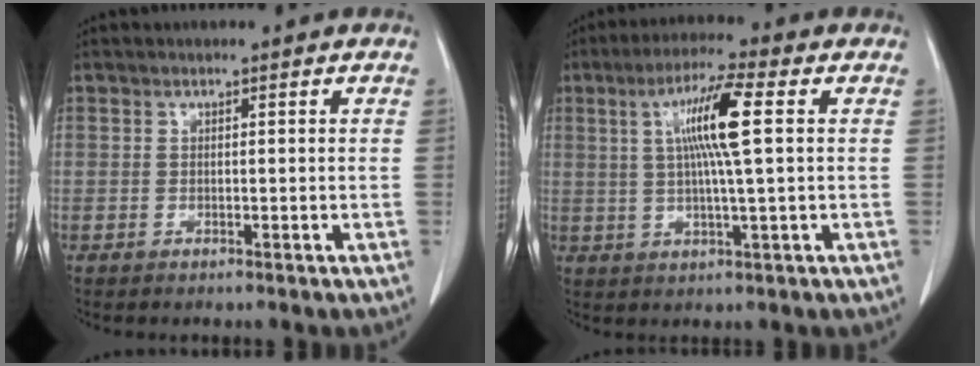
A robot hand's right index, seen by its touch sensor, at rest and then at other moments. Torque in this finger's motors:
{"motor_torque": [0.93, -0.07, 0.37, 0.14]}